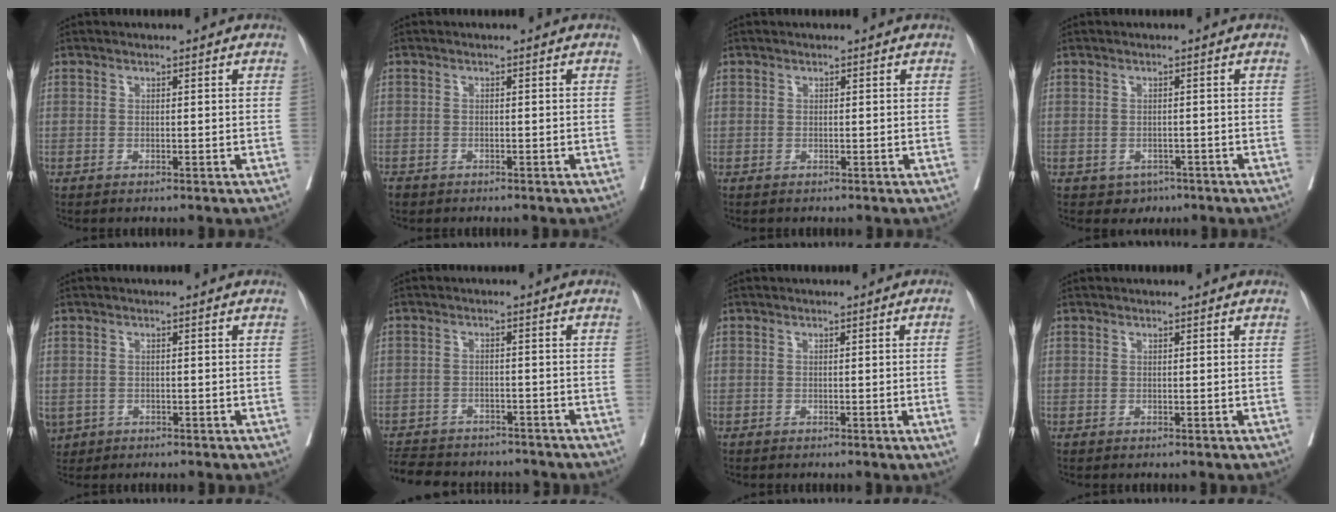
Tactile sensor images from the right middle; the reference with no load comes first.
{"total": 1.8, "force": [-1.5, 0.9, 0.6], "torque": [-0.019, -0.005, -0.023]}
{"total": 0.0}
{"total": 3.0, "force": [-1.7, 2.3, 0.7], "torque": [-0.009, 0.002, -0.021]}
{"total": 4.6, "force": [-2.3, 3.7, 1.6], "torque": [-0.045, -0.005, -0.034]}
{"total": 14.4, "force": [-12.9, 4.6, 4.6], "torque": [-0.116, -0.004, -0.174]}
{"total": 2.0, "force": [-0.5, -0.7, 1.8], "torque": [-0.025, -0.003, -0.008]}
{"total": 0.0}